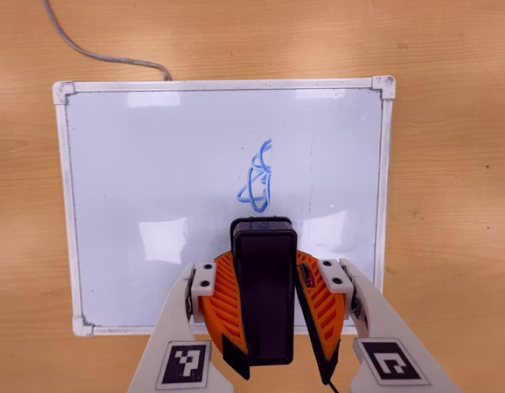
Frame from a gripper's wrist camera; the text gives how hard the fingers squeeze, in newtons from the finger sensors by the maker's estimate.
{"total": 12.2, "left": 11.2, "right": 13.1}